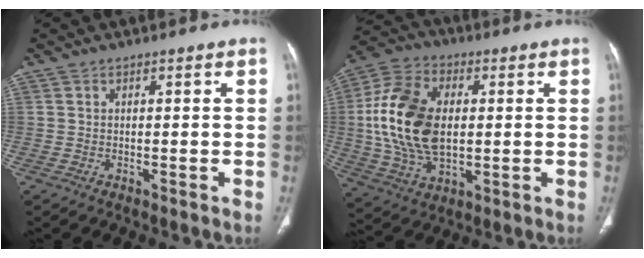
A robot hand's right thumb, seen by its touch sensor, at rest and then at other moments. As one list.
[{"total": 18.5, "force": [1.2, 11.6, 14.3], "torque": [-0.273, 0.007, 0.026]}]